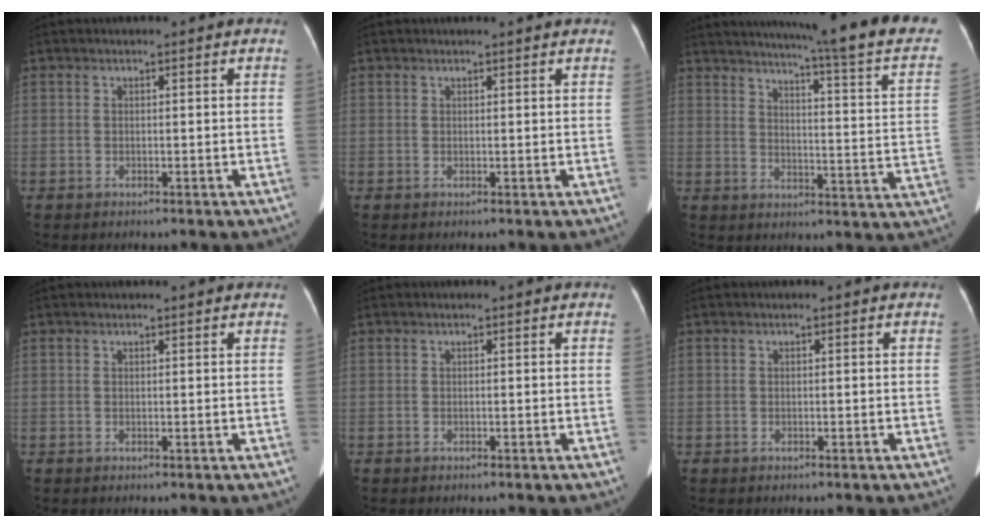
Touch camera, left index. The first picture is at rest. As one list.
[{"total": 1.3, "force": [1.2, -0.1, 0.5], "torque": [-0.008, 0.006, 0.015]}, {"total": 23.0, "force": [19.2, -0.5, 12.7], "torque": [-0.175, -0.055, 0.227]}, {"total": 1.0, "force": [0.9, -0.1, 0.4], "torque": [-0.007, 0.005, 0.012]}, {"total": 0.0}, {"total": 0.0}]